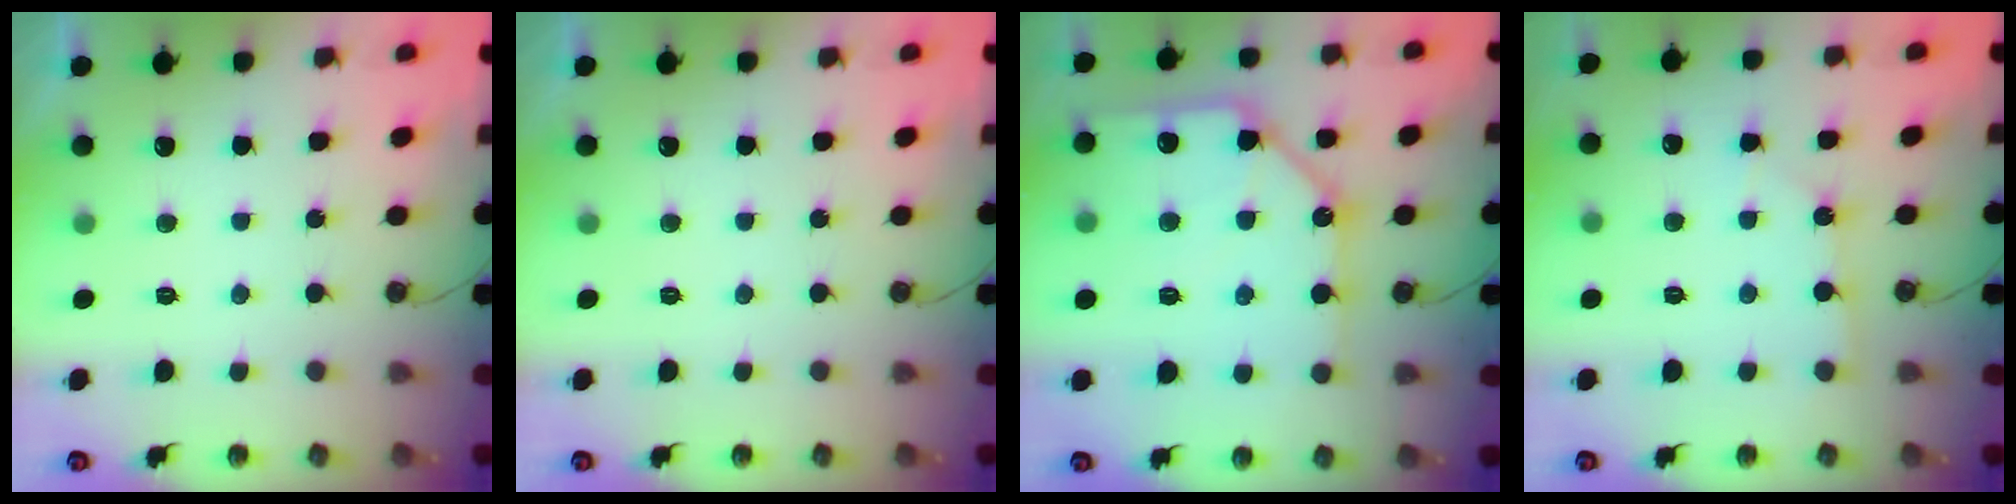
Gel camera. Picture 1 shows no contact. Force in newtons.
{"total": 0.0}
{"total": 16.0, "press": 15.9, "slide": 1.8}
{"total": 1.9, "press": 1.9, "slide": 0.2}